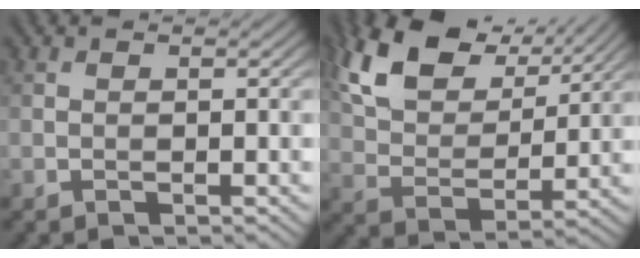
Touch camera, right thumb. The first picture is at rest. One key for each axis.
{"total": 12.7, "fx": 7.6, "fy": 6.7, "fz": 7.6, "tx": -0.183, "ty": 0.017, "tz": 0.142}